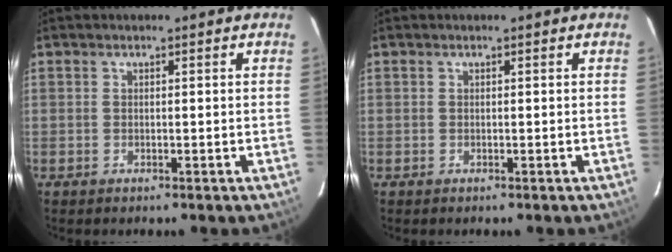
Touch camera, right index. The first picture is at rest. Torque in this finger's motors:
{"motor_torque": [0.00, 0.00, 0.00, 0.01]}